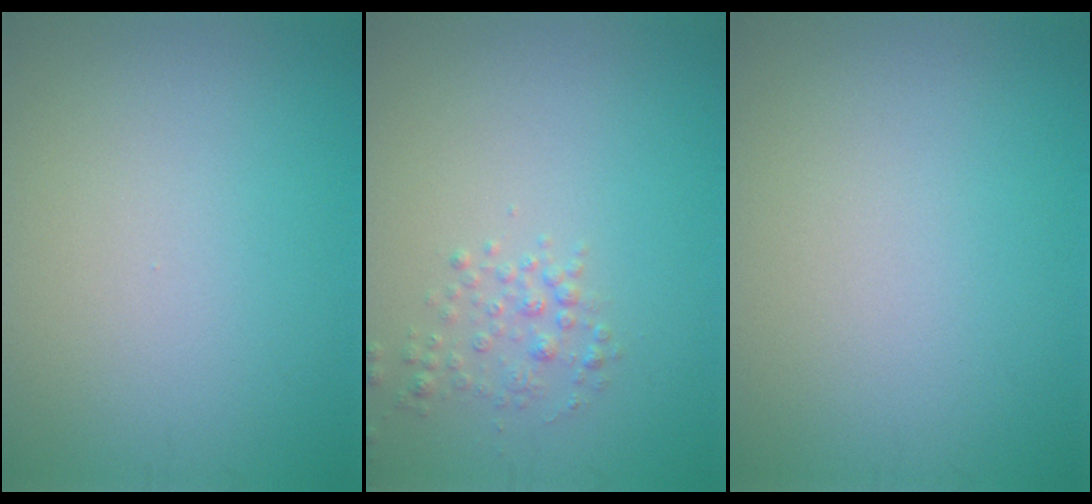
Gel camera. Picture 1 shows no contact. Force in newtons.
{"total": 1.6, "press": 1.6, "slide": 0.1}
{"total": 0.0}